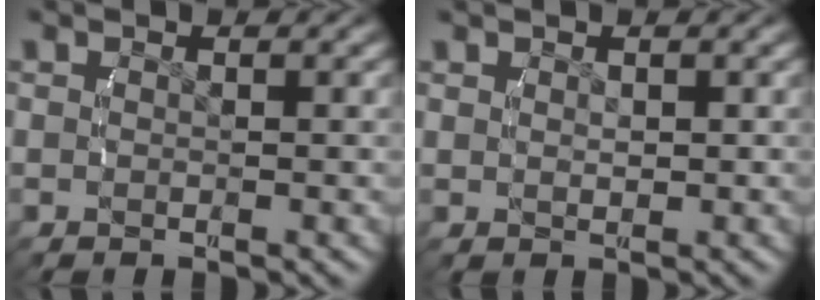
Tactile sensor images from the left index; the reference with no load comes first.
{"total": 0.6, "force": [0.4, 0.2, 0.4], "torque": [-0.009, -0.001, 0.015]}